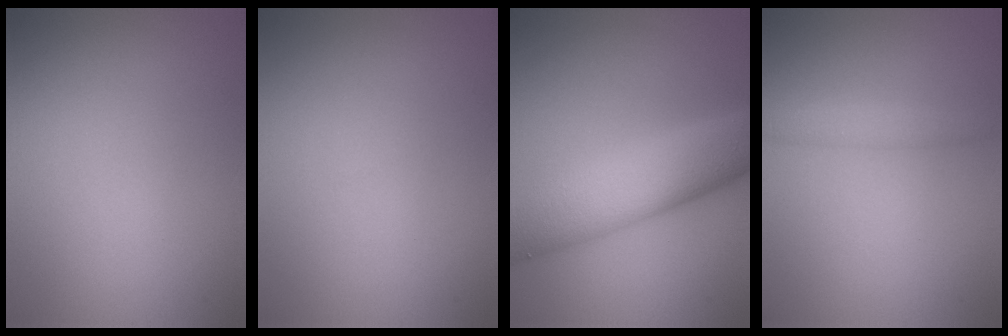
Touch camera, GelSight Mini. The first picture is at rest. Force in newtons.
{"total": 0.0}
{"total": 8.3, "press": 8.3, "slide": 0.1}
{"total": 1.4, "press": 1.4, "slide": 0.0}